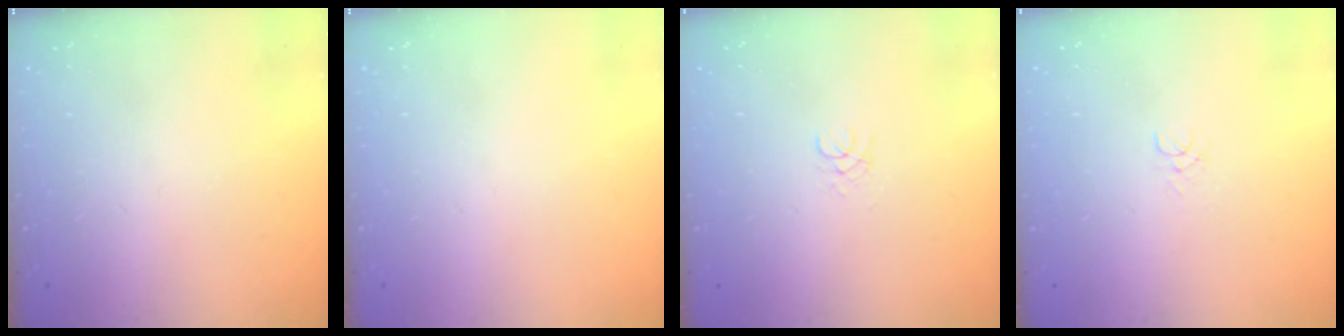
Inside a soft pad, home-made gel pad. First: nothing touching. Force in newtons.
{"total": 0.0}
{"total": 1.3, "press": 1.3, "slide": 0.1}
{"total": 3.0, "press": 3.0, "slide": 0.2}